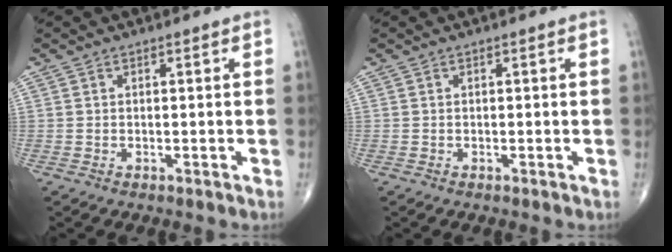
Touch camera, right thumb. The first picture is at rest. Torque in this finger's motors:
{"motor_torque": [0.06, 0.00, -0.03, -0.01, 0.01]}